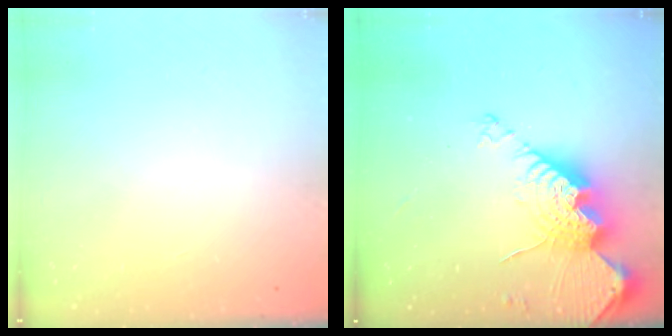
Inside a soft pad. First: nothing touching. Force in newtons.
{"total": 16.4, "press": 16.4, "slide": 1.1}